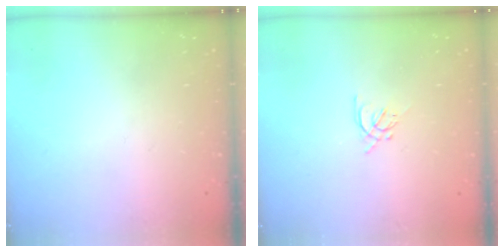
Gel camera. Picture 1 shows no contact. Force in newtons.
{"total": 2.0, "press": 1.9, "slide": 0.5}